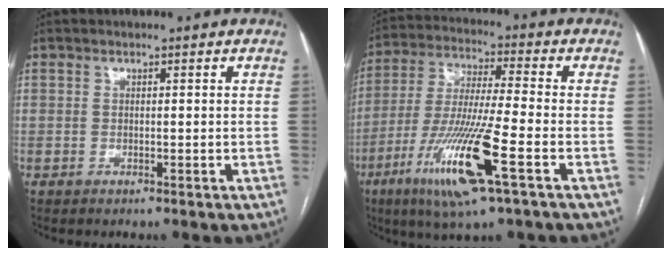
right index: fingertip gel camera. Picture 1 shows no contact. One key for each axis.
{"total": 15.4, "fx": -6.4, "fy": 0.4, "fz": 14.0, "tx": -0.288, "ty": -0.025, "tz": -0.117}